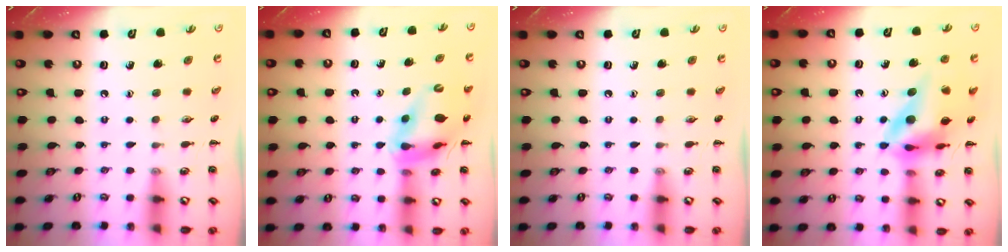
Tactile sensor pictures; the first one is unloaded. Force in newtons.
{"total": 13.1, "press": 12.6, "slide": 3.8}
{"total": 0.0}
{"total": 13.0, "press": 12.6, "slide": 3.1}